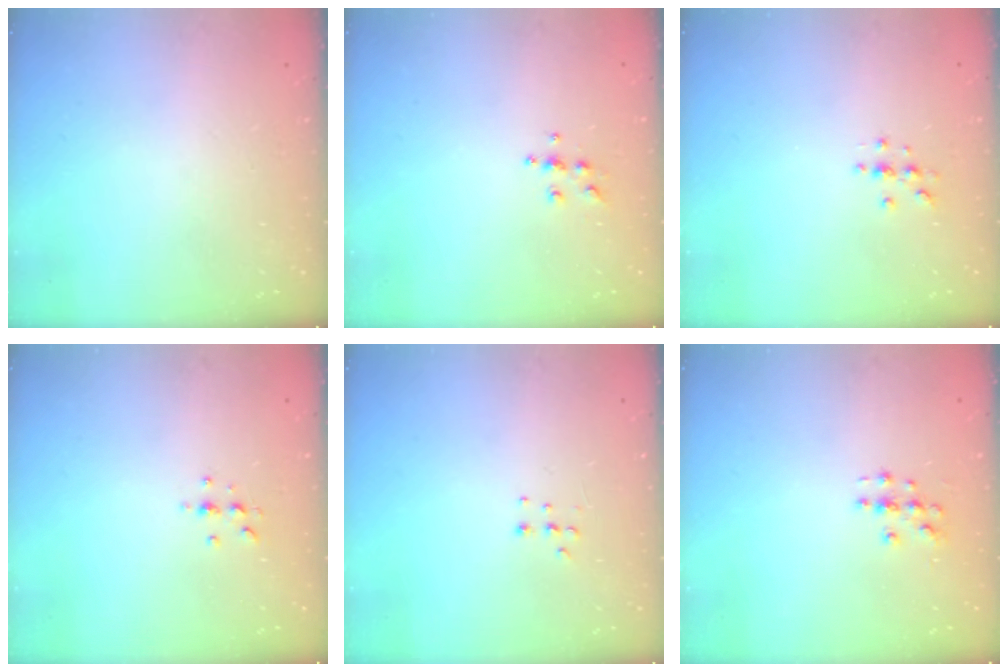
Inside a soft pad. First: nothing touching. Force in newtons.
{"total": 5.6, "press": 5.6, "slide": 0.4}
{"total": 3.0, "press": 3.0, "slide": 0.4}
{"total": 3.8, "press": 3.7, "slide": 0.4}
{"total": 5.7, "press": 5.6, "slide": 1.0}
{"total": 3.1, "press": 3.1, "slide": 0.2}